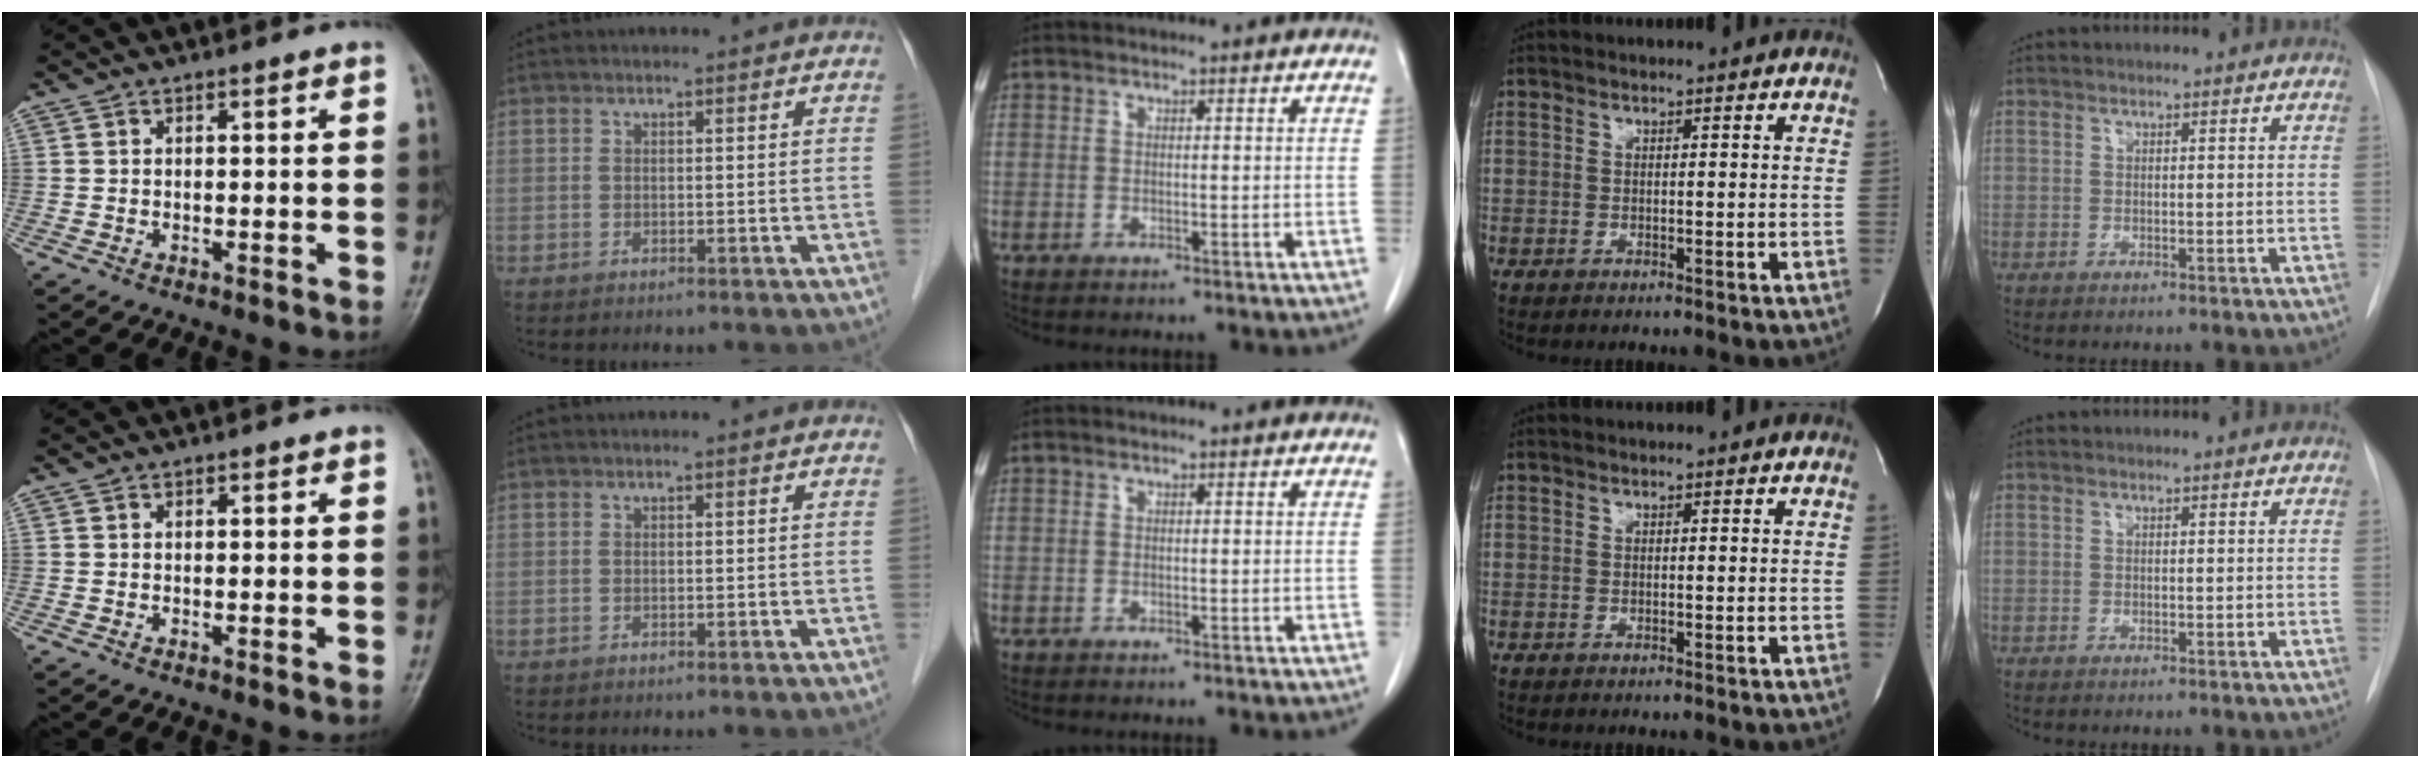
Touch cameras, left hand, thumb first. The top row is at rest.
{}